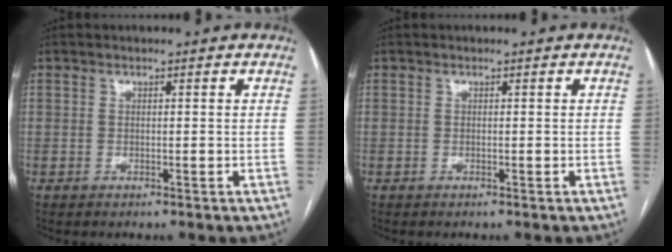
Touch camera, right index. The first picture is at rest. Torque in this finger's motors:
{"motor_torque": [0.00, 0.00, 0.00, 0.00]}